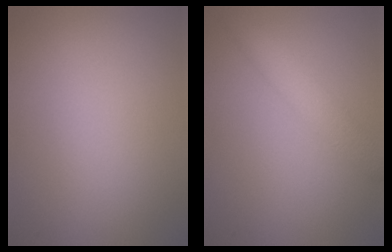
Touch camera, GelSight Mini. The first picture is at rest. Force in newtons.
{"total": 2.8, "press": 2.8, "slide": 0.1}